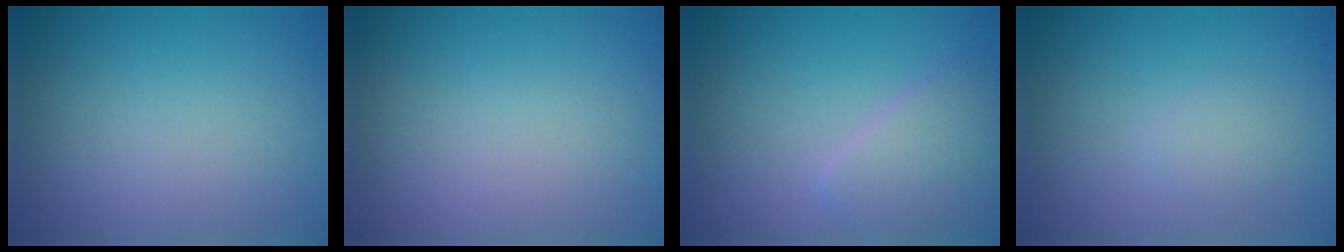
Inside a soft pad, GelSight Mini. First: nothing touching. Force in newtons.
{"total": 0.0}
{"total": 3.2, "press": 3.2, "slide": 0.1}
{"total": 0.9, "press": 0.9, "slide": 0.1}